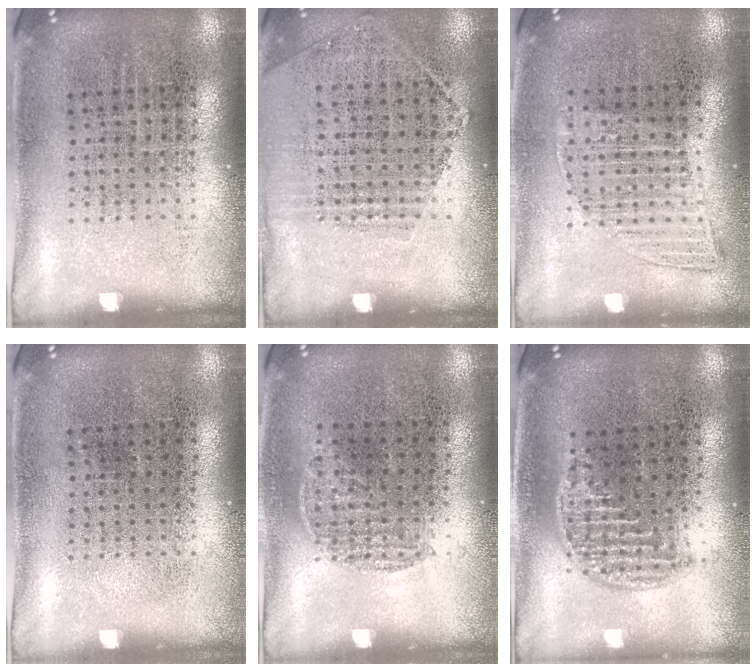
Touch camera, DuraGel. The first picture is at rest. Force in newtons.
{"total": 1.1, "press": 0.9, "slide": 0.5}
{"total": 1.2, "press": 1.0, "slide": 0.6}
{"total": 0.0}
{"total": 0.5, "press": 0.4, "slide": 0.4}
{"total": 1.2, "press": 1.1, "slide": 0.6}